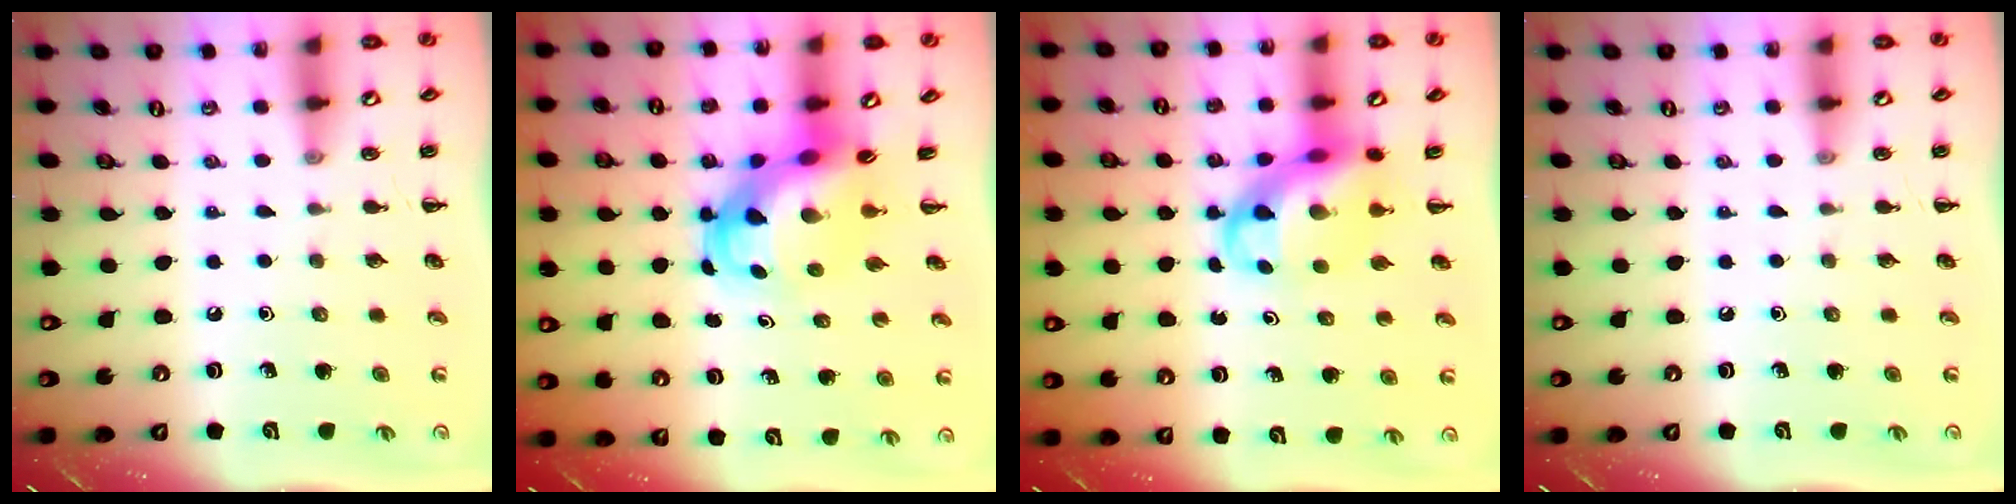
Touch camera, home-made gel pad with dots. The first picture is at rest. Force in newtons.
{"total": 5.7, "press": 5.4, "slide": 1.9}
{"total": 8.4, "press": 8.2, "slide": 2.1}
{"total": 0.0}